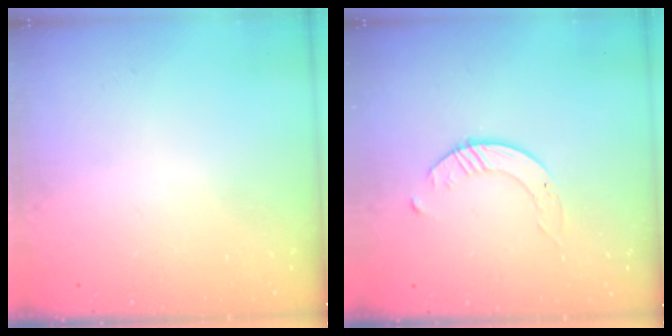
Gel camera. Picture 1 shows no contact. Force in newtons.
{"total": 2.6, "press": 2.6, "slide": 0.3}